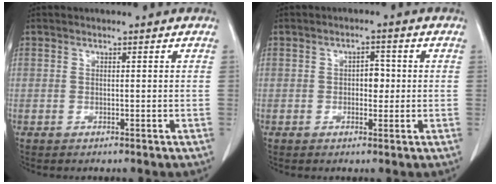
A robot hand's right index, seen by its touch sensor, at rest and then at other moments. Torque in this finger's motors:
{"motor_torque": [0.36, 0.02, 0.05, 0.03]}